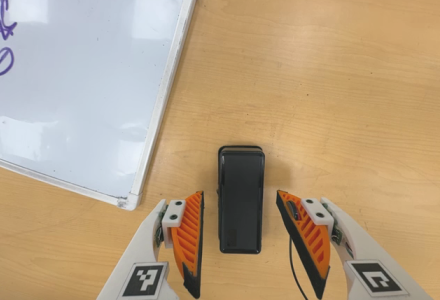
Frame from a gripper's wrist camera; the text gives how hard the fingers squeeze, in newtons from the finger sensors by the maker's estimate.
{"total": 0.0}